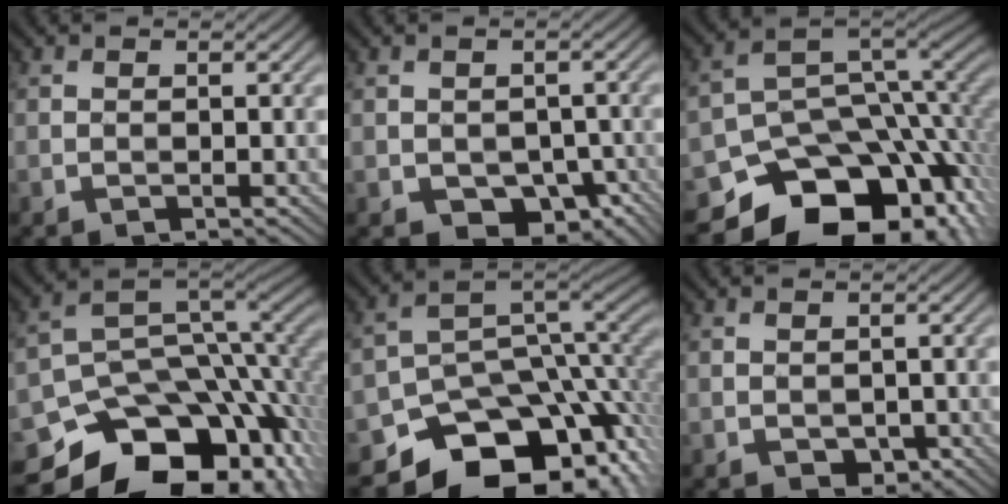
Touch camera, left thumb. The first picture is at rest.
{"total": 7.2, "force": [-3.0, 5.0, 4.1], "torque": [-0.071, -0.020, -0.031]}
{"total": 16.7, "force": [-9.0, 10.7, 9.1], "torque": [-0.161, -0.051, -0.121]}
{"total": 17.4, "force": [-8.4, 10.9, 10.7], "torque": [-0.217, -0.048, -0.112]}
{"total": 15.1, "force": [-8.5, 9.6, 7.9], "torque": [-0.134, -0.034, -0.120]}
{"total": 2.1, "force": [-0.7, 1.6, 1.2], "torque": [-0.026, -0.012, -0.009]}